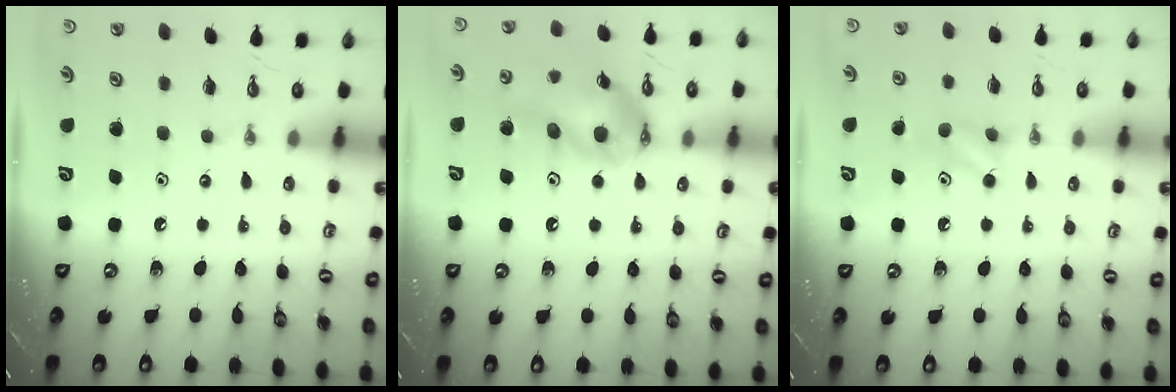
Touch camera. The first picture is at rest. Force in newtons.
{"total": 13.8, "press": 13.7, "slide": 2.1}
{"total": 4.5, "press": 4.4, "slide": 0.4}